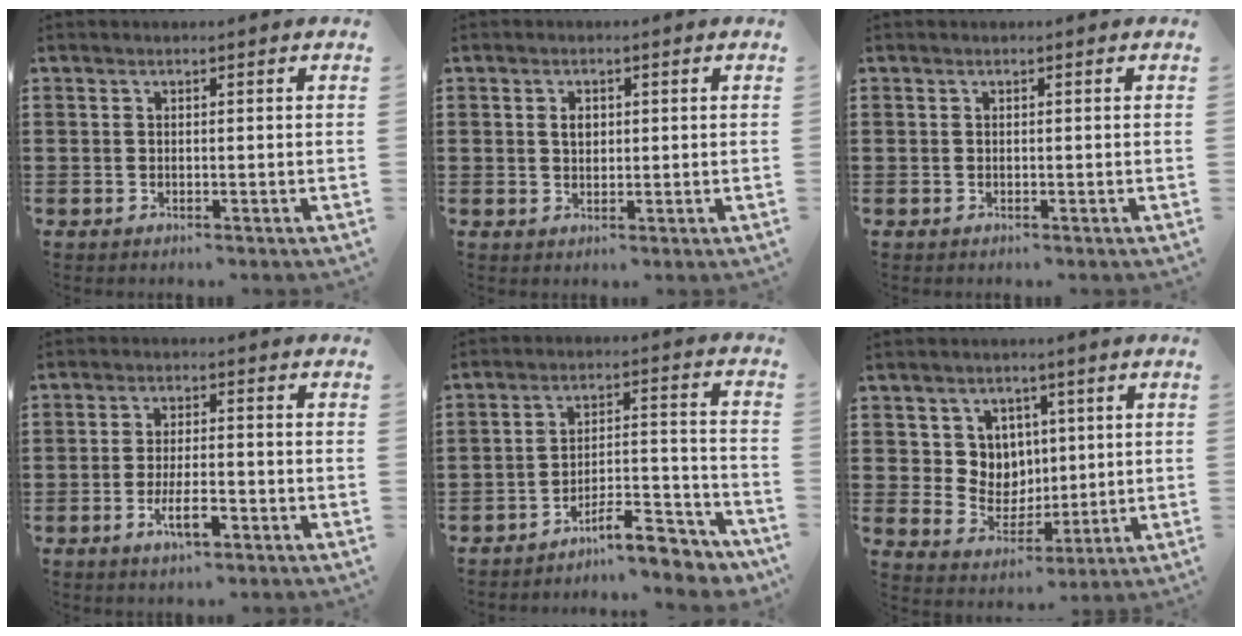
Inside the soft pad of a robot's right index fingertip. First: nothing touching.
{"total": 2.7, "force": [0.6, 1.7, 2.0], "torque": [-0.037, 0.006, 0.008]}
{"total": 0.0}
{"total": 5.5, "force": [-2.5, 1.8, 4.6], "torque": [-0.087, 0.001, -0.047]}
{"total": 9.0, "force": [-7.6, 2.1, 4.4], "torque": [-0.058, 0.024, -0.140]}
{"total": 6.3, "force": [2.7, 5.6, 0.8], "torque": [-0.042, -0.001, 0.050]}